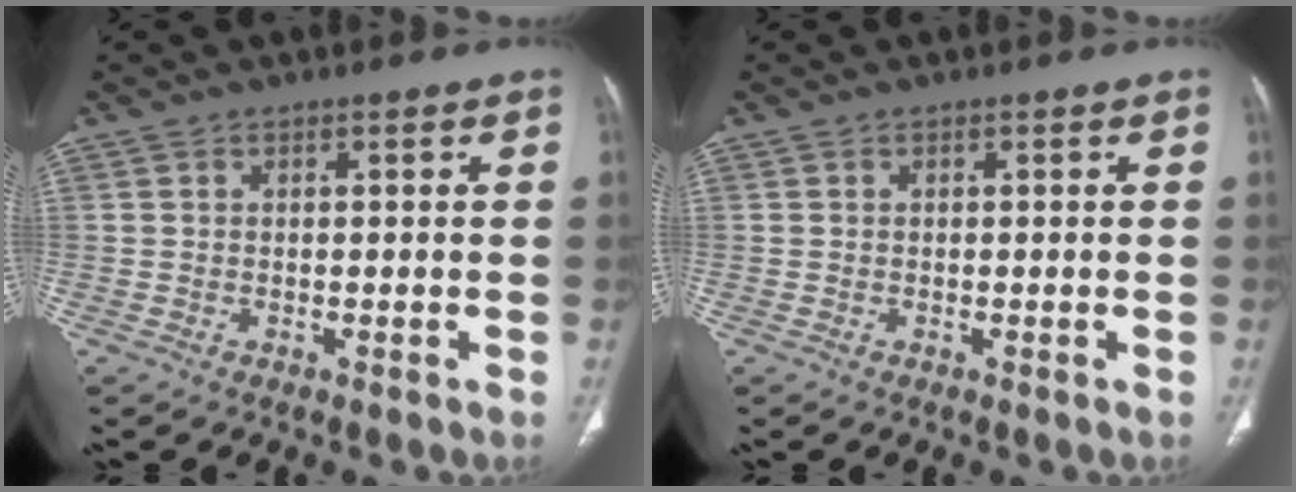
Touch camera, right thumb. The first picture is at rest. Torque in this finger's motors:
{"motor_torque": [0.13, 0.13, -0.01, -0.01, 0.03]}